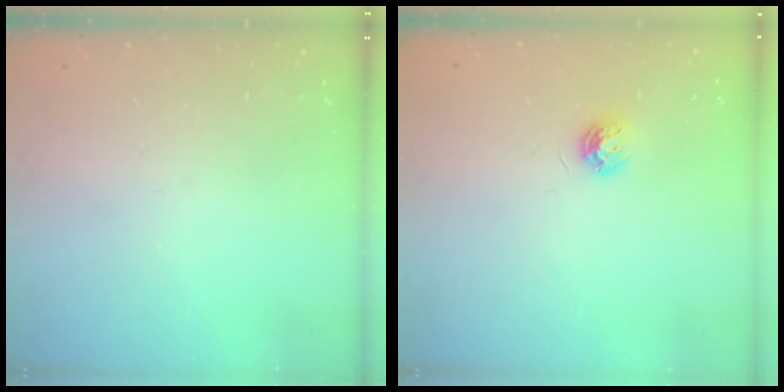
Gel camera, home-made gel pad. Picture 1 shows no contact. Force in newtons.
{"total": 5.9, "press": 5.9, "slide": 0.5}